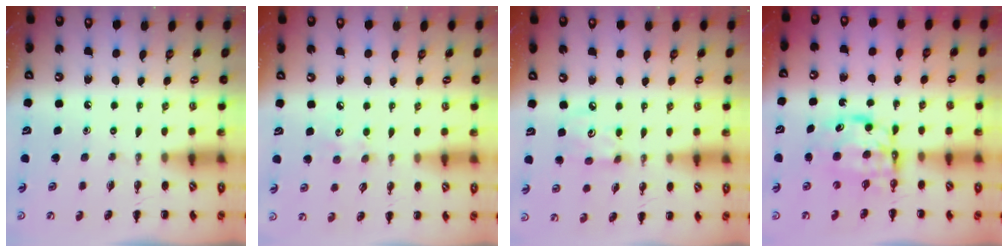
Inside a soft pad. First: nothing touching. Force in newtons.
{"total": 4.9, "press": 4.7, "slide": 1.0}
{"total": 3.7, "press": 3.7, "slide": 0.7}
{"total": 6.5, "press": 6.4, "slide": 0.8}